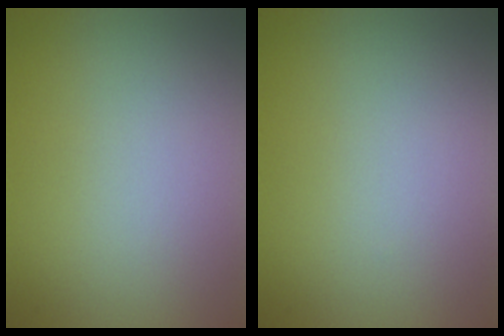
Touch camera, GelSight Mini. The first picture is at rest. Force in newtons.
{"total": 0.0}